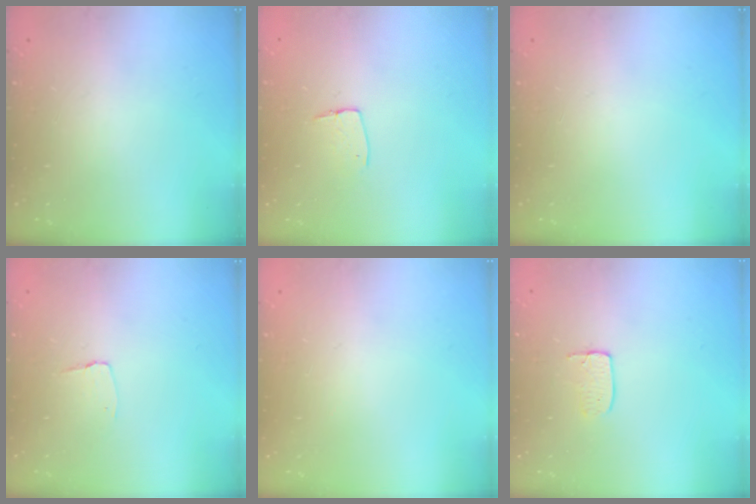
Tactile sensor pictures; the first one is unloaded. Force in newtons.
{"total": 6.0, "press": 6.0, "slide": 0.4}
{"total": 0.0}
{"total": 3.0, "press": 3.0, "slide": 0.3}
{"total": 0.0}
{"total": 3.7, "press": 3.7, "slide": 0.2}